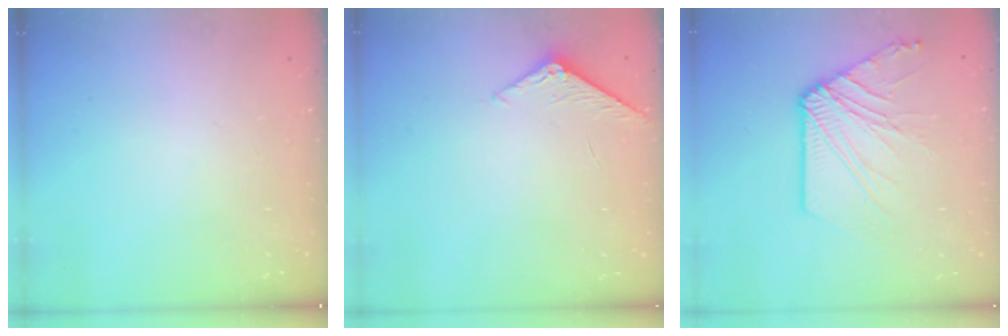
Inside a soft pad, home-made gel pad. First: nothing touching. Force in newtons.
{"total": 5.6, "press": 5.6, "slide": 0.6}
{"total": 11.5, "press": 11.5, "slide": 0.8}